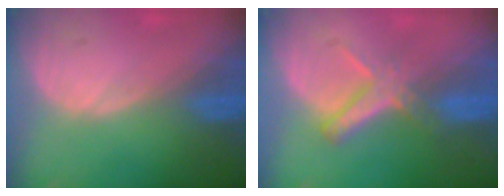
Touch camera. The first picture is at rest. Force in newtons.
{"total": 5.6, "press": 5.1, "slide": 2.2}